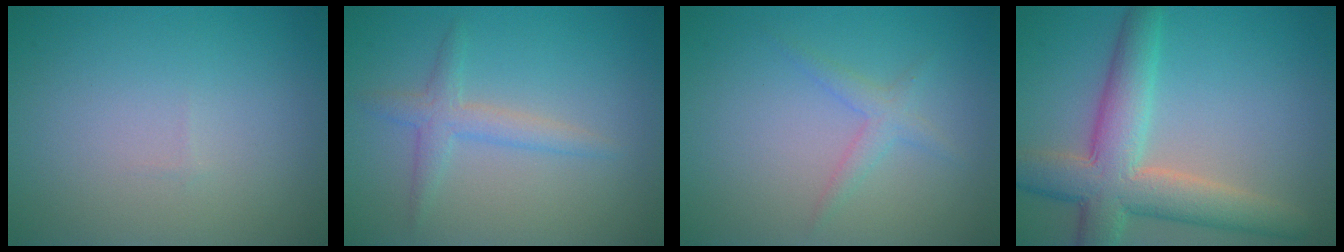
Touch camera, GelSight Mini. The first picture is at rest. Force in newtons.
{"total": 2.3, "press": 2.3, "slide": 0.1}
{"total": 1.7, "press": 1.7, "slide": 0.1}
{"total": 7.4, "press": 7.4, "slide": 0.3}